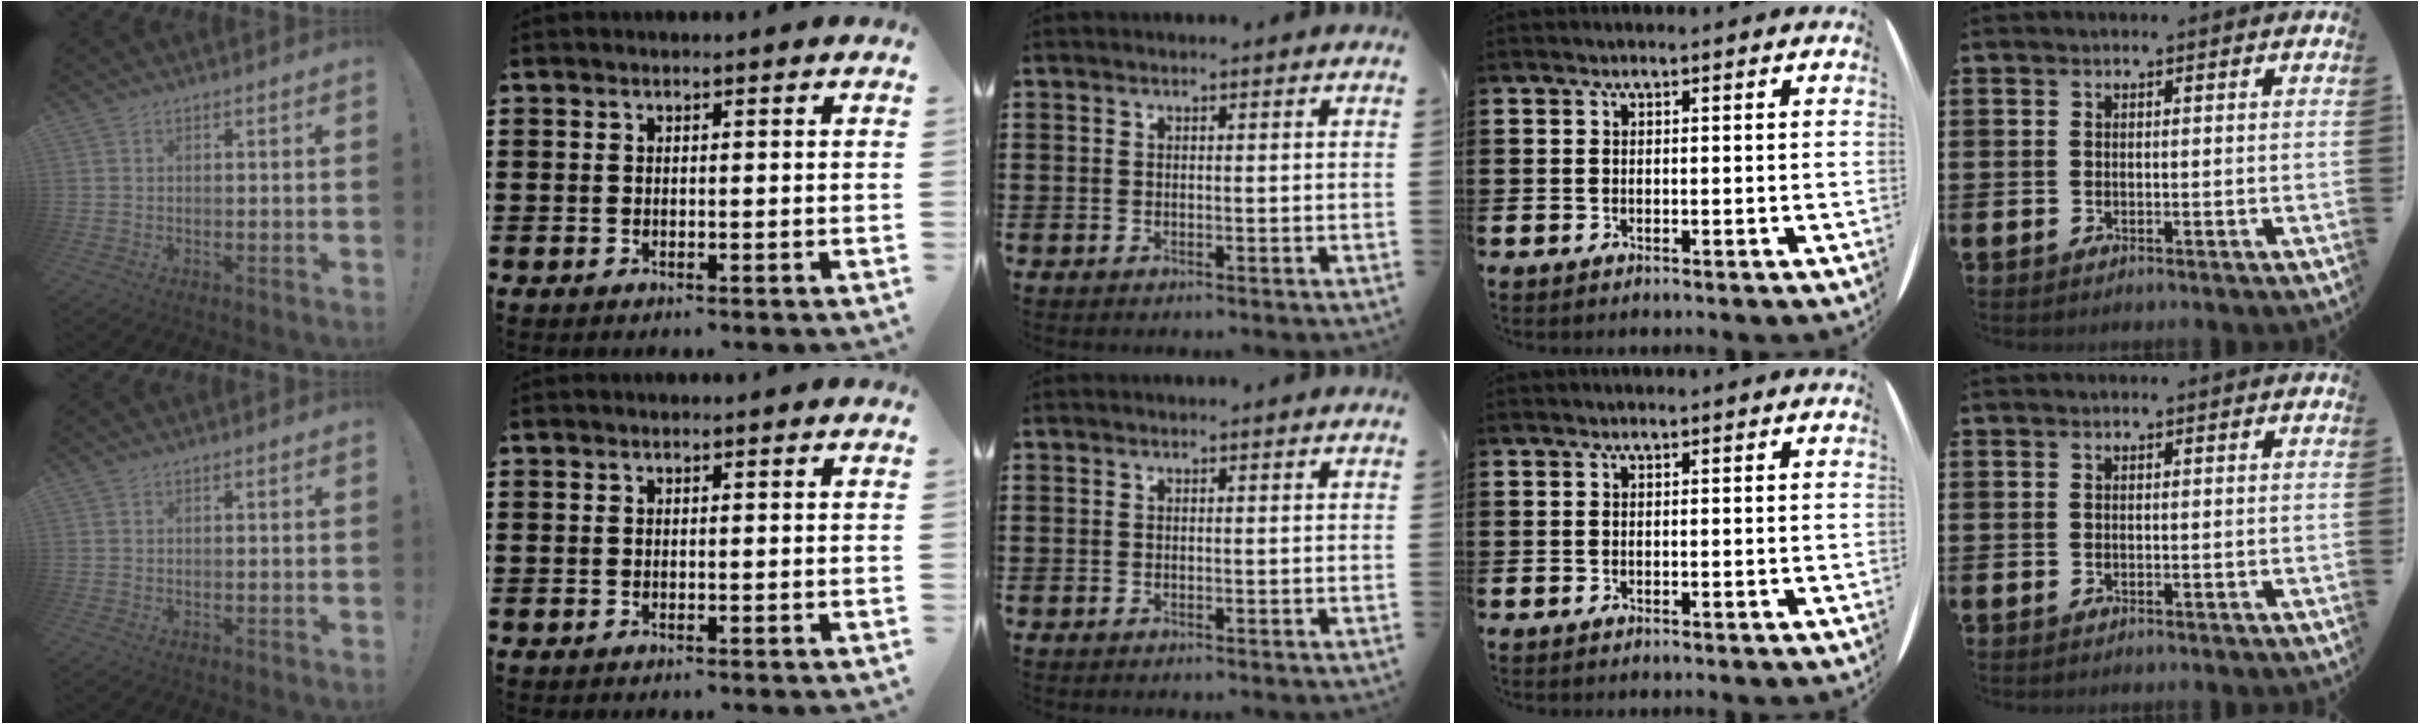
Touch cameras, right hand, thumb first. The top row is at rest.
{}